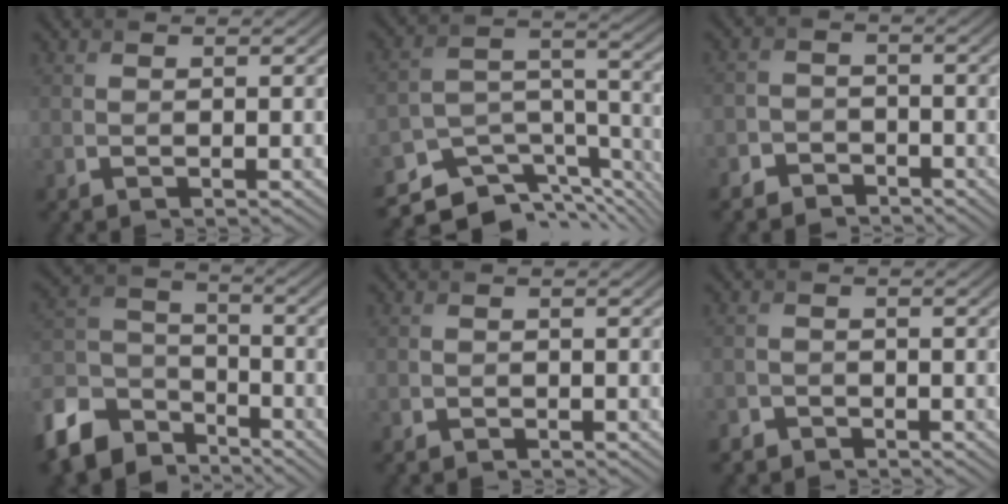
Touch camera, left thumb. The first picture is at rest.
{"total": 10.9, "force": [-8.7, 4.6, 4.6], "torque": [-0.108, -0.013, -0.135]}
{"total": 3.4, "force": [-2.6, 2.2, 0.3], "torque": [0.006, 0.005, -0.058]}
{"total": 13.0, "force": [-8.4, 8.1, 5.7], "torque": [-0.177, -0.023, -0.171]}
{"total": 0.8, "force": [-0.6, 0.5, -0.1], "torque": [0.006, -0.002, -0.014]}
{"total": 2.1, "force": [-1.8, 1.1, 0.1], "torque": [0.004, 0.001, -0.041]}